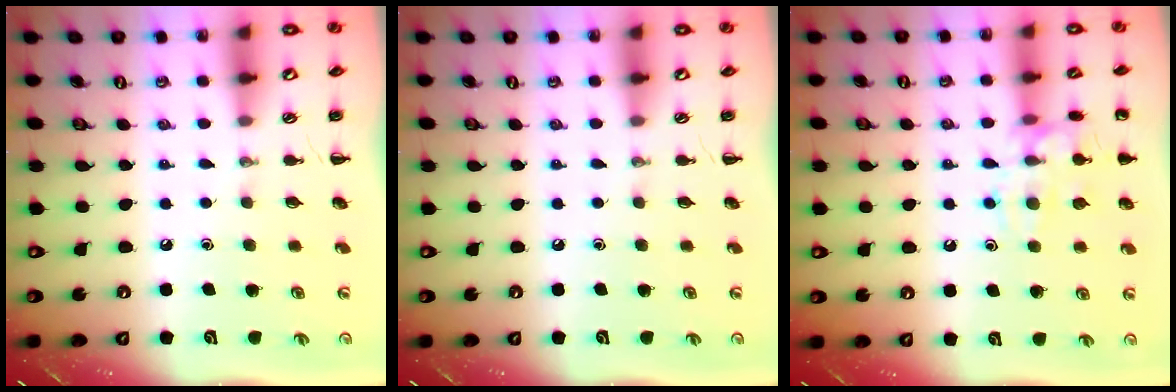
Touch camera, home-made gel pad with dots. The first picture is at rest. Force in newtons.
{"total": 0.0}
{"total": 13.4, "press": 13.4, "slide": 0.9}